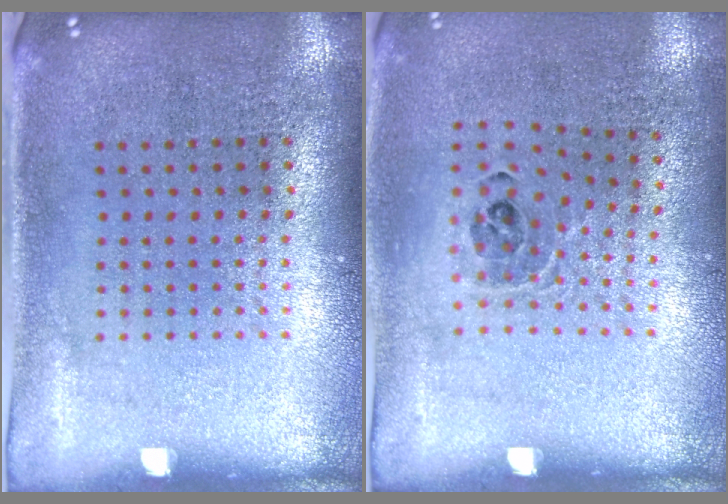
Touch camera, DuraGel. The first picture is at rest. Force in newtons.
{"total": 0.8, "press": 0.8, "slide": 0.2}